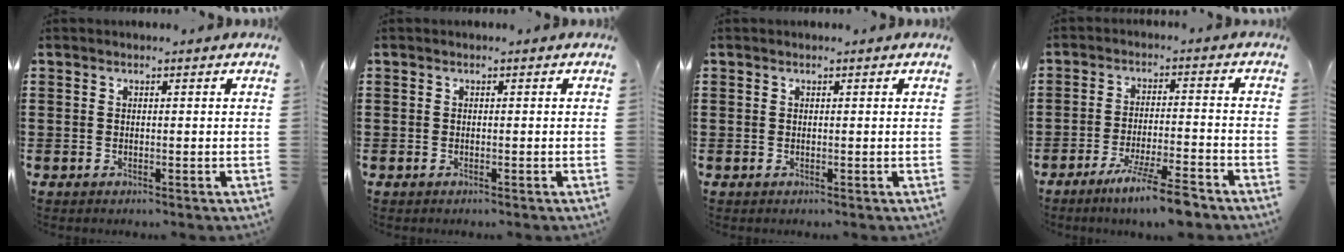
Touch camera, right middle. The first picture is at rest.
{"total": 0.0}
{"total": 0.0}
{"total": 7.6, "force": [-6.2, -0.2, 4.3], "torque": [-0.079, -0.012, -0.112]}